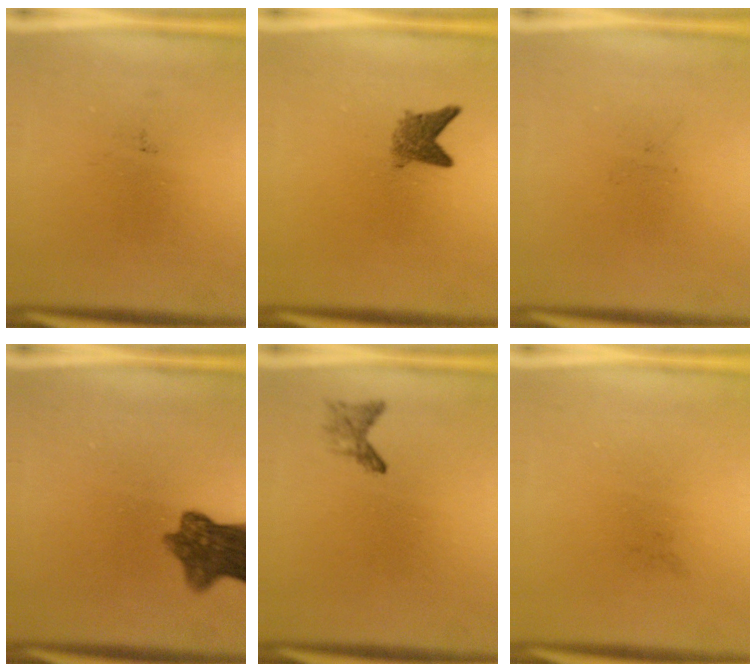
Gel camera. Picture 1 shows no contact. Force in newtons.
{"total": 3.0}
{"total": 0.0}
{"total": 8.0}
{"total": 1.1}
{"total": 0.0}